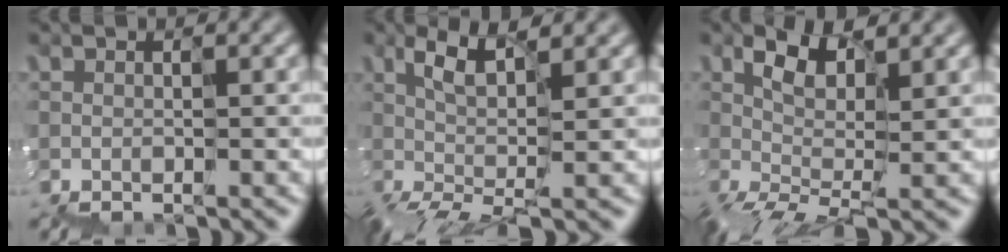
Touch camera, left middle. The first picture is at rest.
{"total": 4.1, "force": [0.5, 1.2, 3.9], "torque": [-0.086, 0.012, 0.008]}
{"total": 4.8, "force": [1.2, 1.8, 4.2], "torque": [-0.098, 0.018, 0.020]}